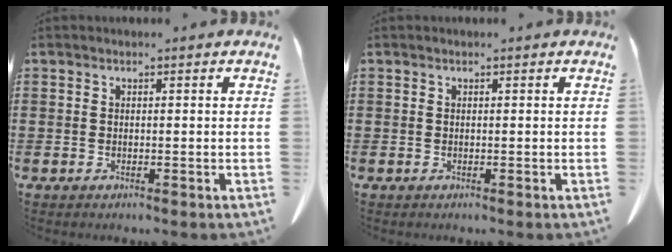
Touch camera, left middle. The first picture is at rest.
{"total": 0.0}